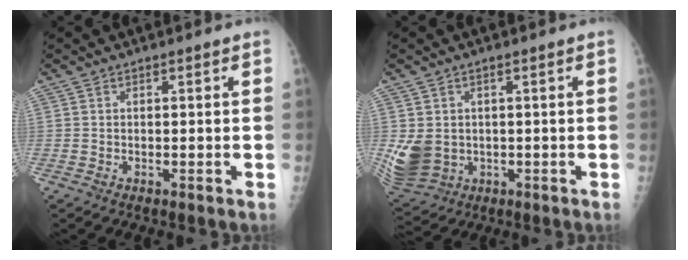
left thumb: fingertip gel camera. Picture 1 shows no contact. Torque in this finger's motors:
{"motor_torque": [0.66, 0.67, 0.81, 0.16, 0.11]}